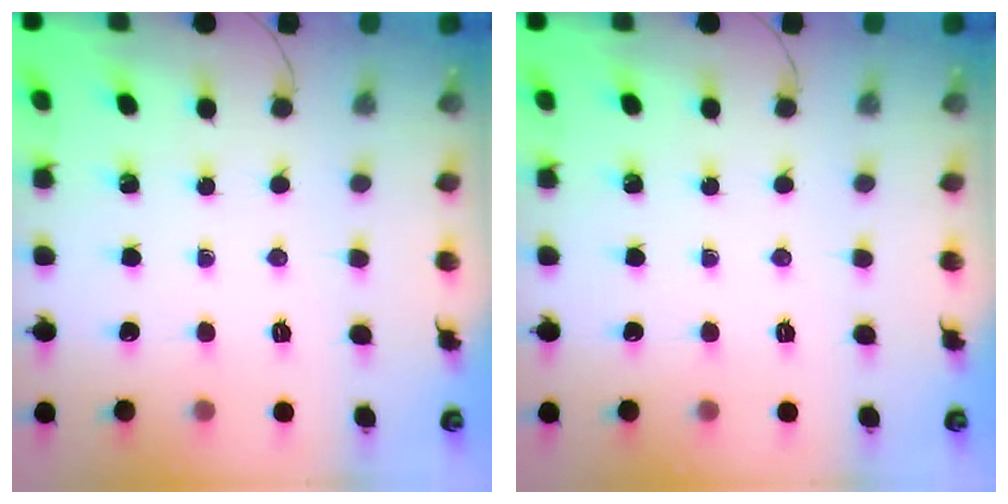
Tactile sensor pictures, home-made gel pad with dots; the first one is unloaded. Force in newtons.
{"total": 0.0}